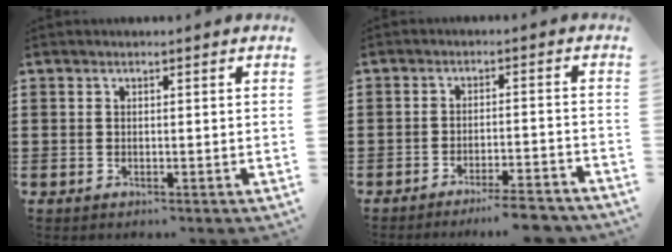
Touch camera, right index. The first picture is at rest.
{"total": 4.5, "force": [-4.2, -0.1, 1.8], "torque": [-0.029, -0.006, -0.079]}